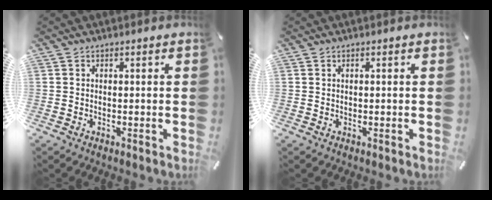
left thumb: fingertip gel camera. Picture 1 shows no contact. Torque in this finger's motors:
{"motor_torque": [0.03, 0.01, -0.01, 0.01, 0.01]}